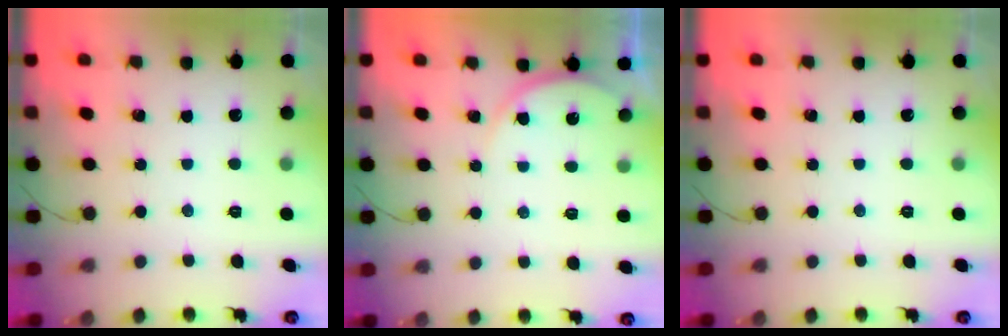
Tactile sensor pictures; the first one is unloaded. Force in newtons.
{"total": 4.6, "press": 4.6, "slide": 0.5}
{"total": 0.0}